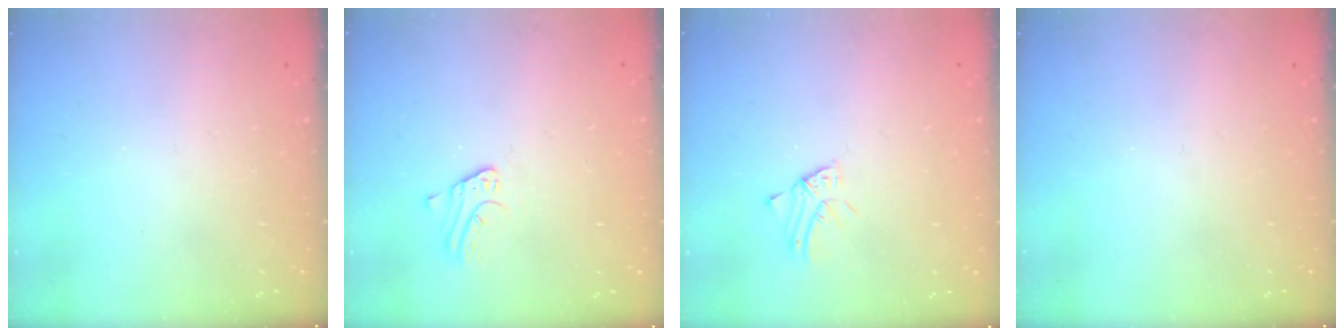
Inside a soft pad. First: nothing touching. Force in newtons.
{"total": 3.0, "press": 3.0, "slide": 0.3}
{"total": 1.5, "press": 1.5, "slide": 0.0}
{"total": 0.0}